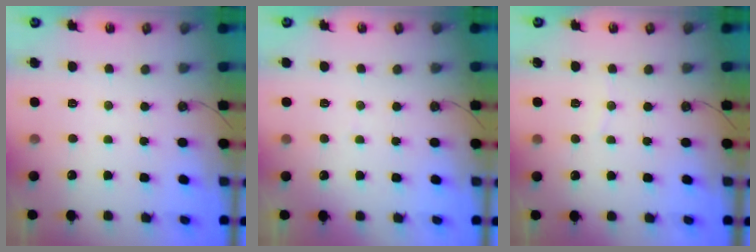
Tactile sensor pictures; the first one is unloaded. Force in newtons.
{"total": 3.5, "press": 3.5, "slide": 0.4}
{"total": 3.2, "press": 3.2, "slide": 0.2}